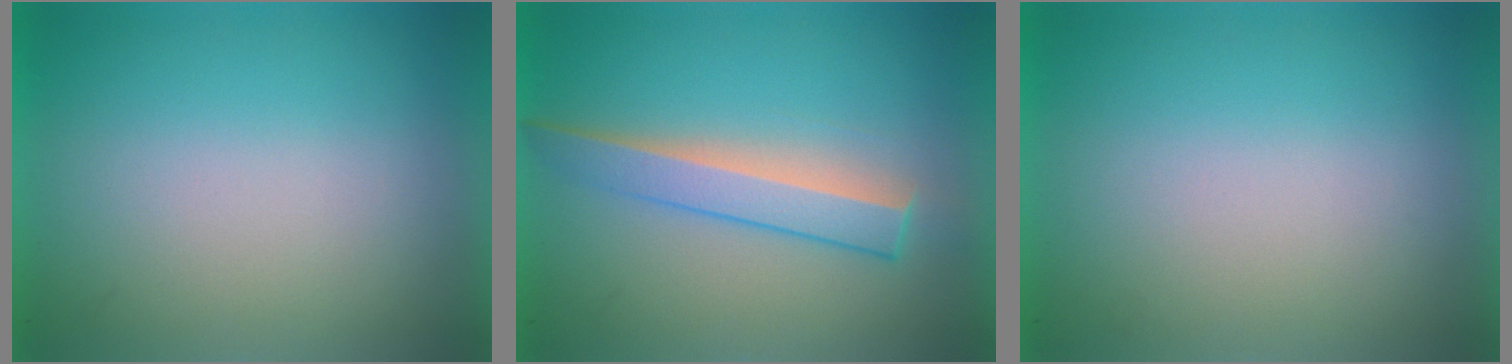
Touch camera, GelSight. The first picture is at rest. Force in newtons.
{"total": 3.2}
{"total": 0.0}